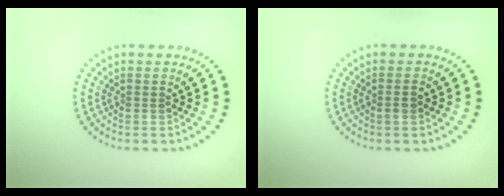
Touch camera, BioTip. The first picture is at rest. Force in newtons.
{"total": 0.9, "press": 0.8, "slide": 0.4}